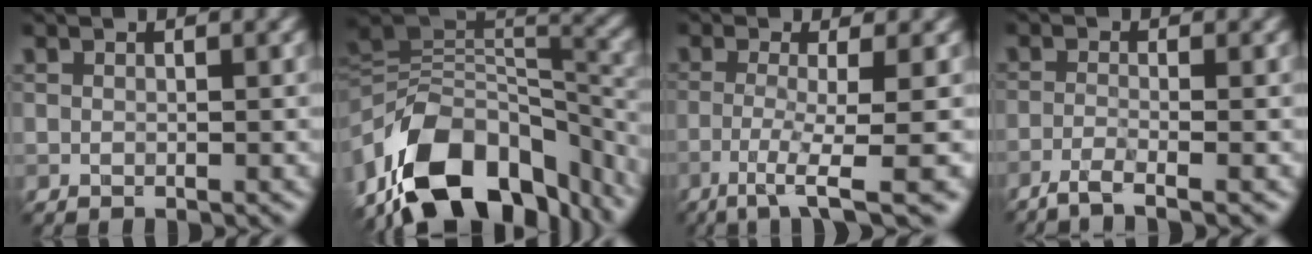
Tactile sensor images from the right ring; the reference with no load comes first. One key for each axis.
{"total": 13.9, "fx": -6.7, "fy": 8.1, "fz": 9.2, "tx": -0.172, "ty": 0.013, "tz": -0.110}
{"total": 5.7, "fx": -2.6, "fy": 0.8, "fz": 5.0, "tx": -0.083, "ty": -0.003, "tz": -0.053}
{"total": 2.7, "fx": -1.9, "fy": 0.4, "fz": 1.9, "tx": -0.033, "ty": -0.004, "tz": -0.053}